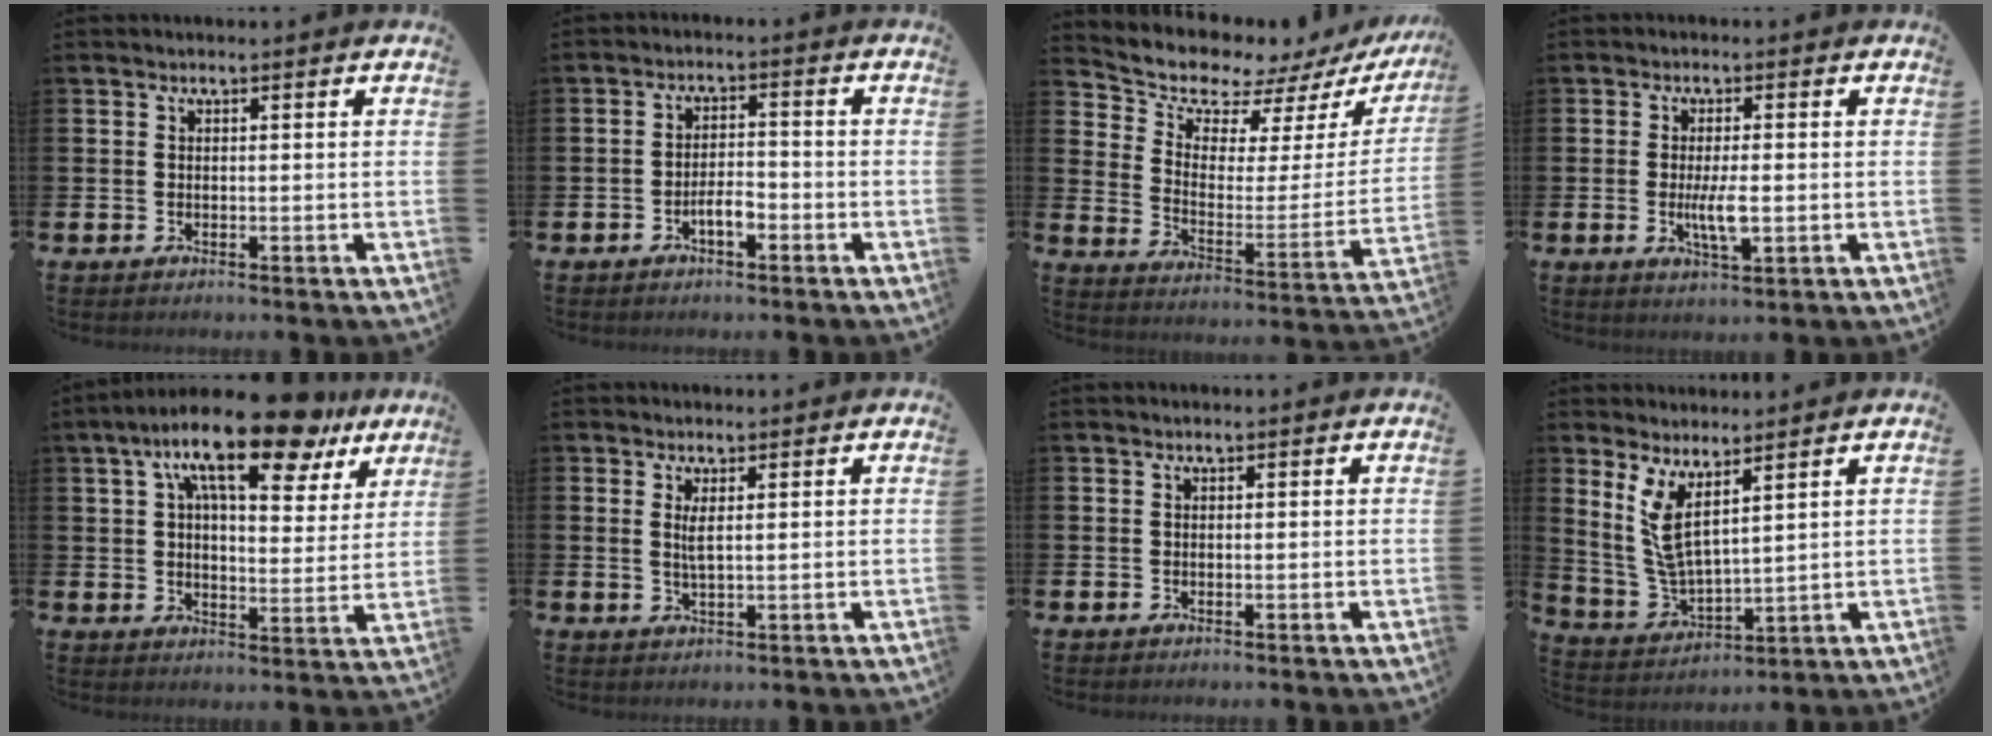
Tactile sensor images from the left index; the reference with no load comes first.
{"total": 3.0, "force": [-1.6, 1.1, 2.3], "torque": [-0.033, 0.006, -0.034]}
{"total": 8.1, "force": [7.5, 2.9, 1.1], "torque": [-0.054, -0.070, 0.127]}
{"total": 3.9, "force": [-0.5, 1.1, 3.7], "torque": [-0.065, -0.005, -0.013]}
{"total": 14.6, "force": [10.5, 4.6, 9.1], "torque": [-0.159, -0.041, 0.174]}
{"total": 1.9, "force": [0.9, 0.3, 1.6], "torque": [-0.029, -0.001, 0.013]}
{"total": 0.0}
{"total": 6.3, "force": [4.1, 1.8, 4.3], "torque": [-0.102, -0.026, 0.072]}